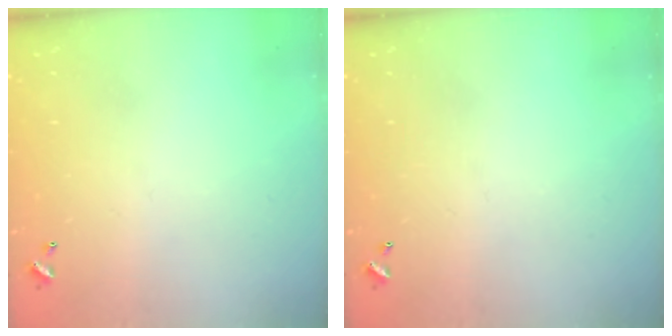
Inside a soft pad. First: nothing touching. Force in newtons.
{"total": 0.0}